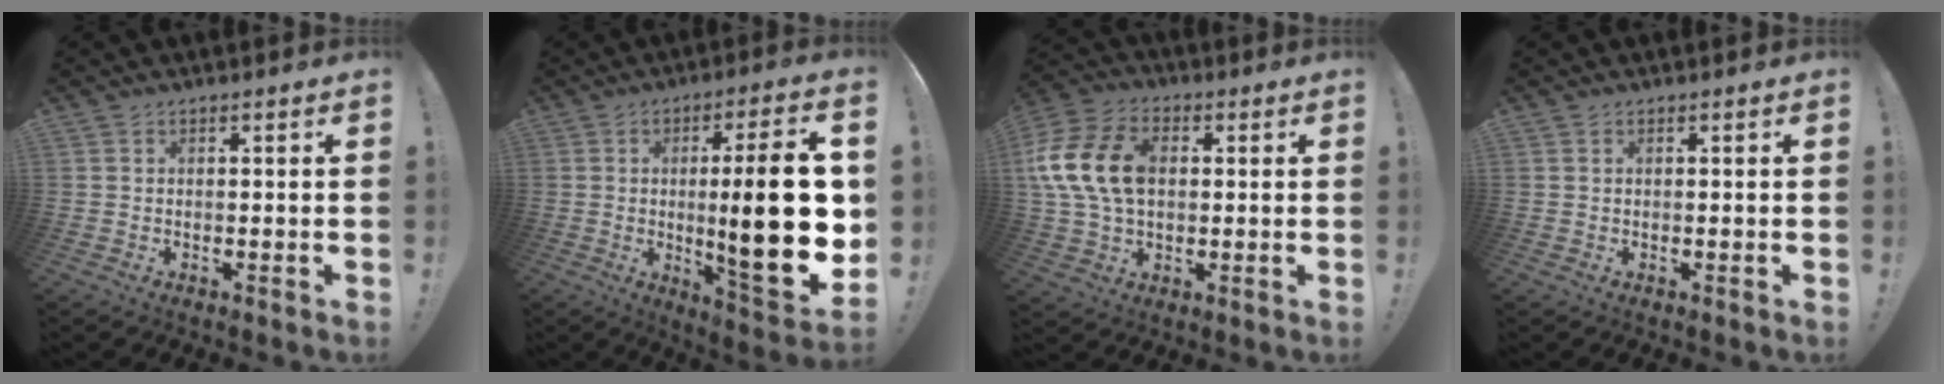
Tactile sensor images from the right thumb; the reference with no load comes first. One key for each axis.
{"total": 21.9, "fx": 0.2, "fy": 3.9, "fz": 21.5, "tx": -0.335, "ty": -0.015, "tz": 0.005}
{"total": 17.5, "fx": 2.5, "fy": 12.2, "fz": 12.3, "tx": -0.244, "ty": 0.006, "tz": 0.046}
{"total": 0.0}